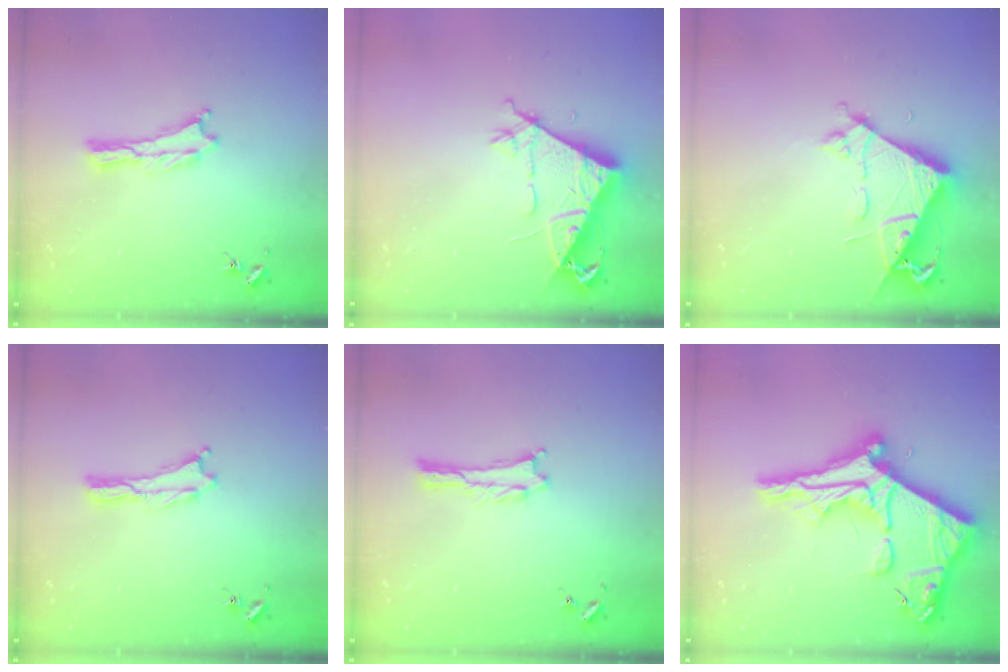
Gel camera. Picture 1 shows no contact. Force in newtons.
{"total": 8.2, "press": 8.1, "slide": 1.2}
{"total": 7.1, "press": 7.1, "slide": 0.8}
{"total": 0.0}
{"total": 0.6, "press": 0.6, "slide": 0.1}
{"total": 13.4, "press": 13.4, "slide": 1.3}